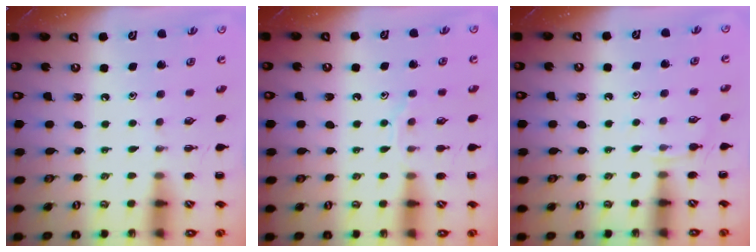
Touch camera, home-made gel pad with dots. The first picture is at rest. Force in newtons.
{"total": 7.0, "press": 7.0, "slide": 0.8}
{"total": 4.4, "press": 4.2, "slide": 1.4}